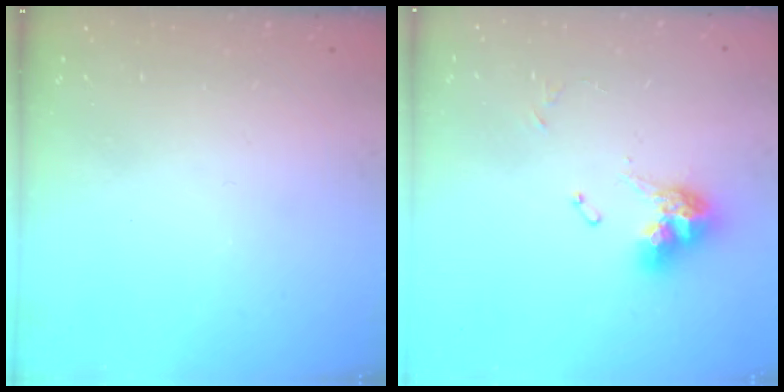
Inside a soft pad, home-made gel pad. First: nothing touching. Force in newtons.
{"total": 10.2, "press": 10.1, "slide": 1.0}